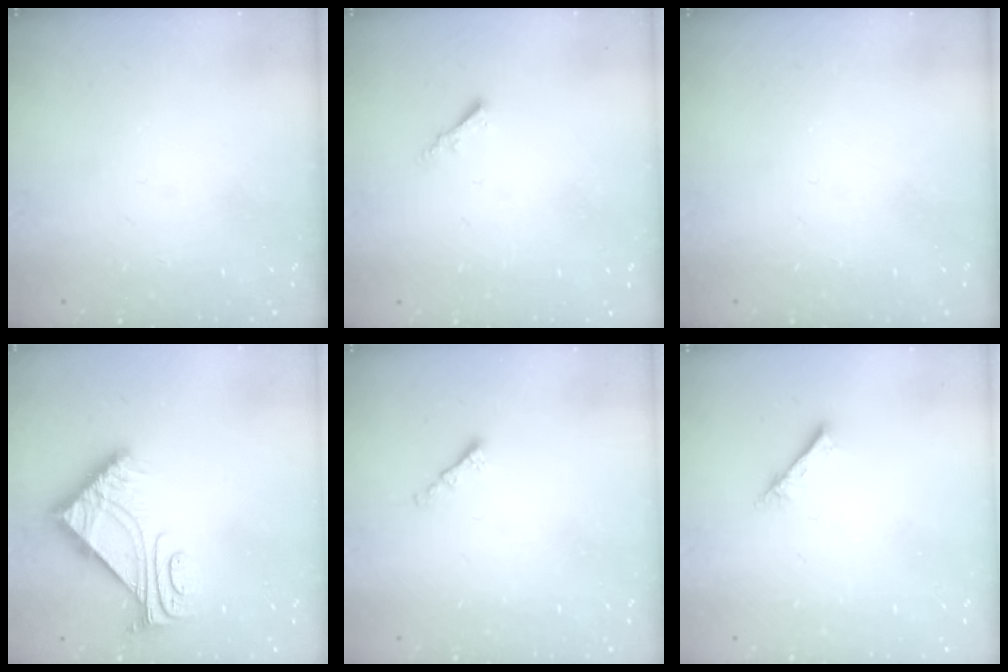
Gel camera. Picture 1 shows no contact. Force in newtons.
{"total": 1.7, "press": 1.6, "slide": 0.4}
{"total": 0.0}
{"total": 7.3, "press": 7.2, "slide": 0.7}
{"total": 1.3, "press": 1.2, "slide": 0.6}
{"total": 2.4, "press": 2.4, "slide": 0.3}